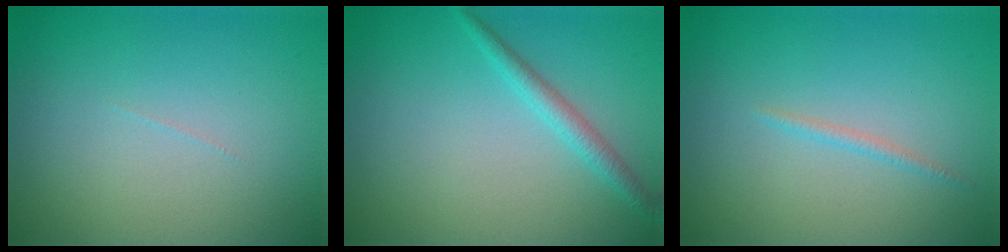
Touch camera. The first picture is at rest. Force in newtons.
{"total": 1.9, "press": 1.9, "slide": 0.0}
{"total": 0.8, "press": 0.8, "slide": 0.0}